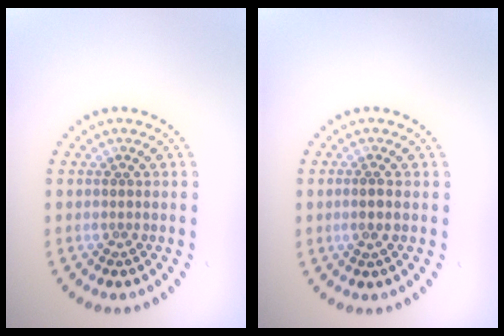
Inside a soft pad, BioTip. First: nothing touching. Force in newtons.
{"total": 0.8, "press": 0.7, "slide": 0.5}